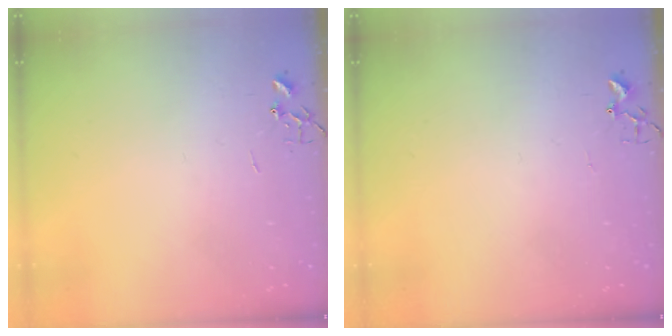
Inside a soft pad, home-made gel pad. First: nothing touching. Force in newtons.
{"total": 3.0, "press": 2.9, "slide": 0.4}